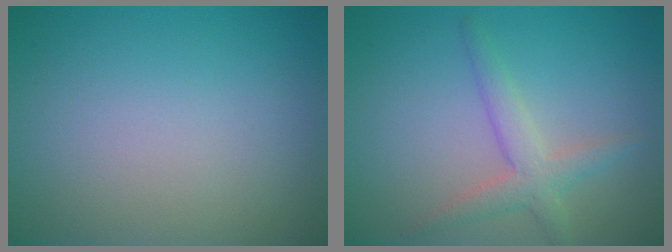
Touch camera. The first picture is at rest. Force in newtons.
{"total": 2.8, "press": 2.7, "slide": 0.3}